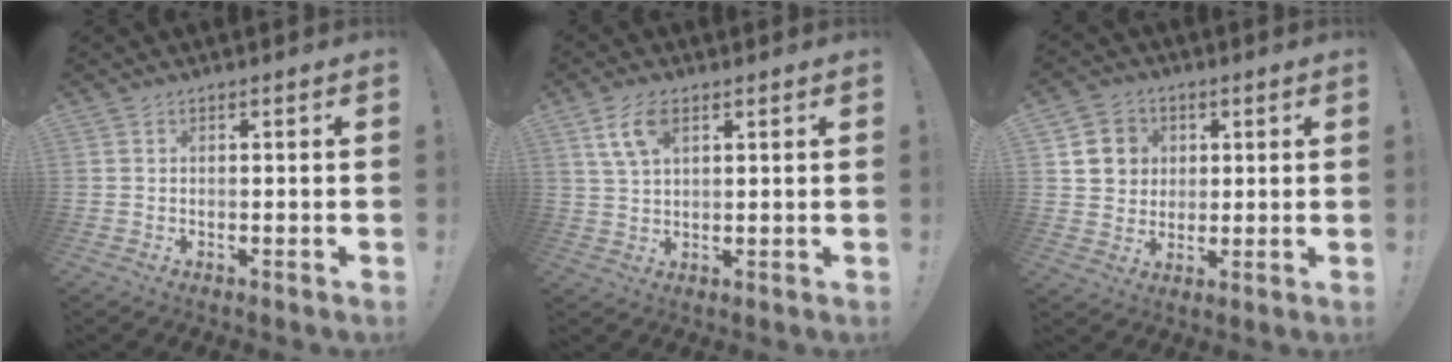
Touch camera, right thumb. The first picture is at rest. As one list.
[{"total": 7.6, "force": [3.4, 3.8, 5.6], "torque": [-0.106, -0.005, 0.063]}, {"total": 8.7, "force": [2.5, 8.1, 2.1], "torque": [-0.027, -0.006, 0.053]}]